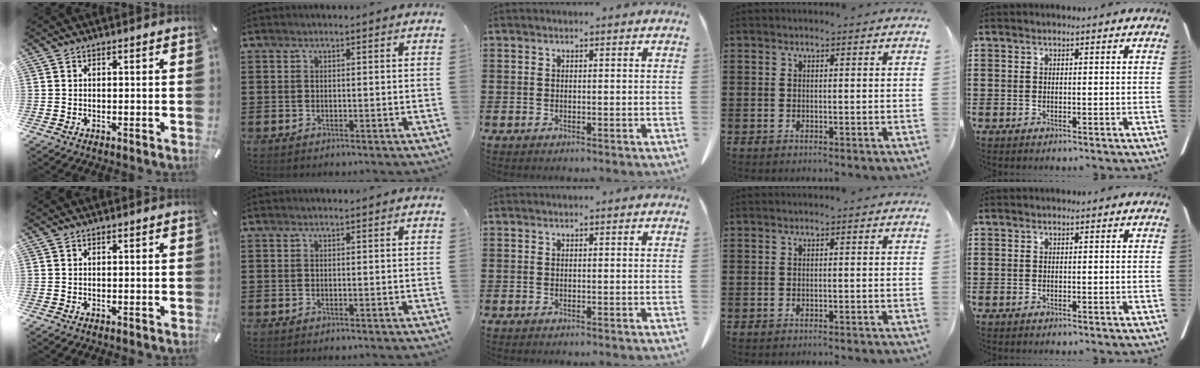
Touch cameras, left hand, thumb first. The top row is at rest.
{"ring": {"total": 0.6, "force": [-0.5, -0.1, 0.2], "torque": [-0.005, -0.002, -0.010]}}